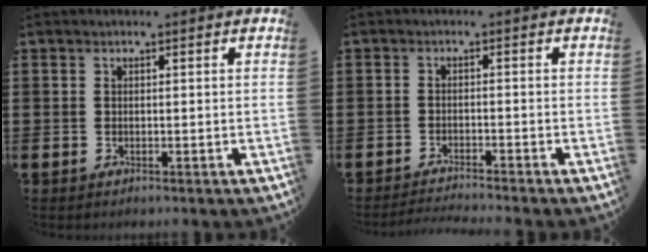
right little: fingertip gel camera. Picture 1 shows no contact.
{"total": 1.6, "force": [-1.5, -0.2, 0.2], "torque": [-0.004, 0.001, -0.030]}